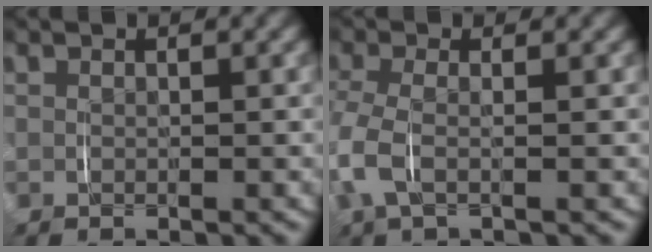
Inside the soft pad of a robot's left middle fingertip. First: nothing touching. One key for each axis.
{"total": 4.1, "fx": -0.8, "fy": 2.3, "fz": 3.3, "tx": -0.104, "ty": -0.010, "tz": -0.012}